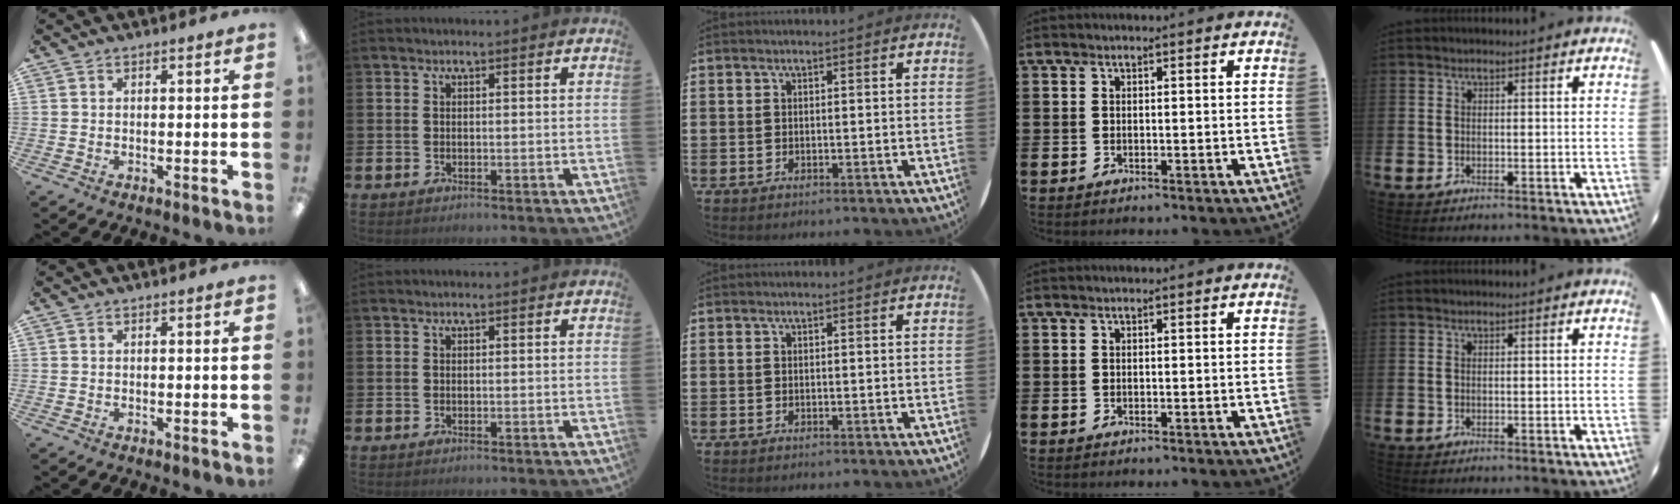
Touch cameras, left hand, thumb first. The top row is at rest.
{}